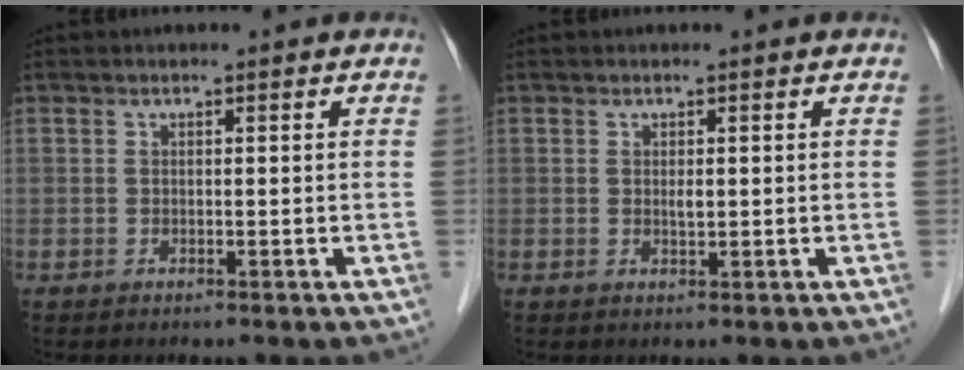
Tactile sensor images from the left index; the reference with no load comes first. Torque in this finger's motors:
{"motor_torque": [0.13, 0.03, 0.00, 0.02]}